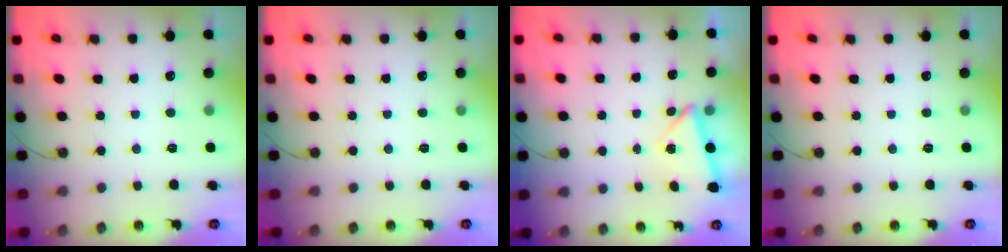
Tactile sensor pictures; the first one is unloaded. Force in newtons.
{"total": 0.0}
{"total": 3.0, "press": 2.5, "slide": 1.8}
{"total": 0.0}